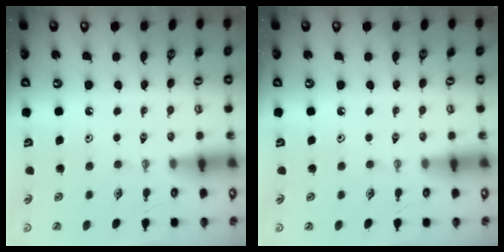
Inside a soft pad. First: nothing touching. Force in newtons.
{"total": 0.0}